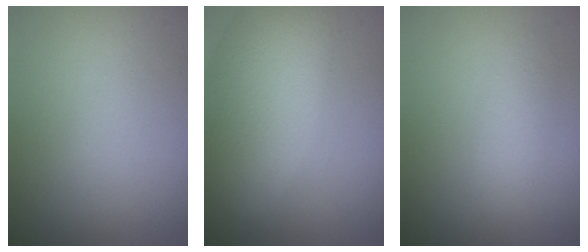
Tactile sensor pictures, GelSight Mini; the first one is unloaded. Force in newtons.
{"total": 9.6, "press": 9.6, "slide": 0.7}
{"total": 2.2, "press": 2.2, "slide": 0.1}